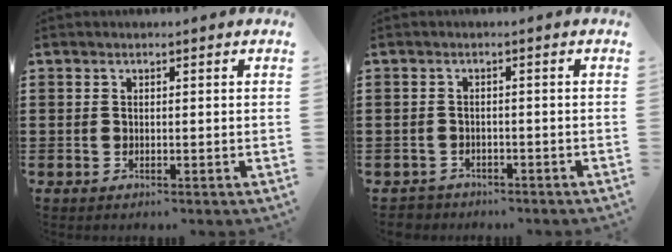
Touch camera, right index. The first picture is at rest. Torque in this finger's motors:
{"motor_torque": [-0.07, 0.15, -0.11, -0.04]}